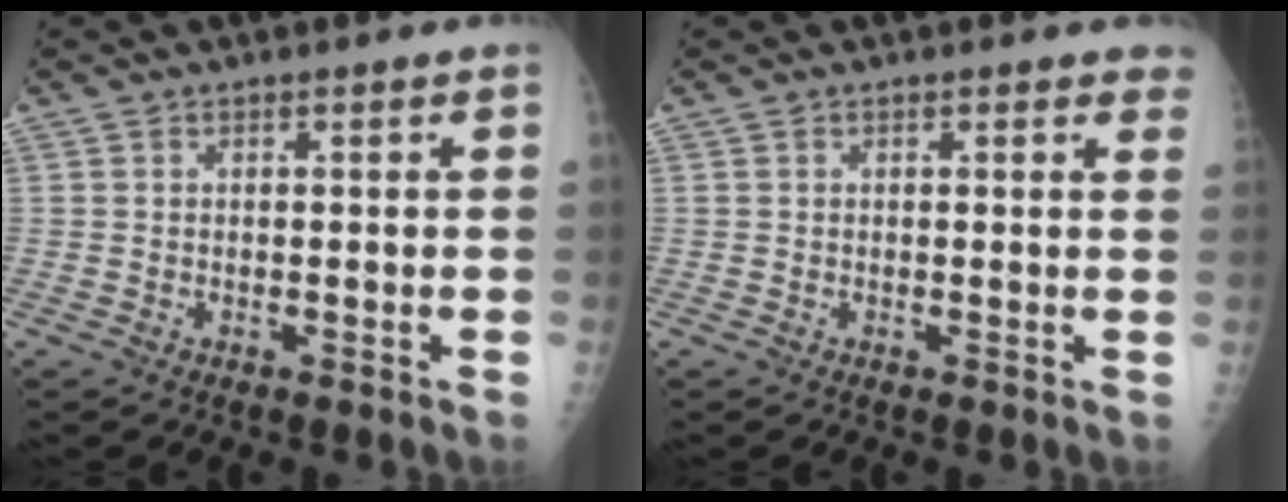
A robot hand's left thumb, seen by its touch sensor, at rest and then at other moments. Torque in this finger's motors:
{"motor_torque": [1.52, 0.81, 0.36, -0.40, 0.05]}